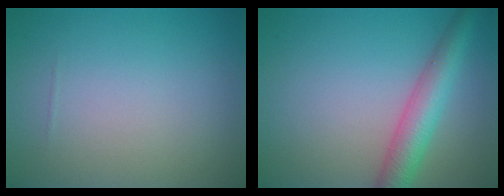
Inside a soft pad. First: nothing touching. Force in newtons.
{"total": 4.5, "press": 4.5, "slide": 0.1}